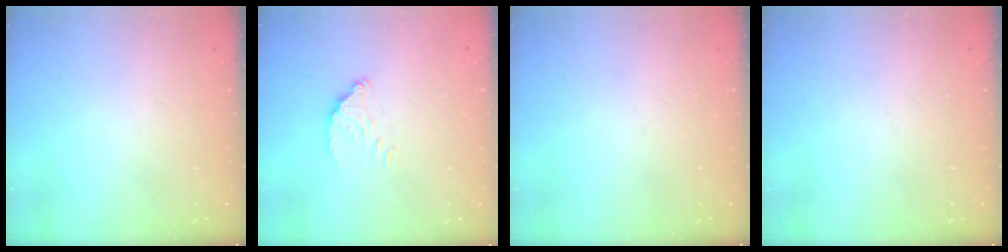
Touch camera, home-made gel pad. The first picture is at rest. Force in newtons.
{"total": 4.3, "press": 4.2, "slide": 0.2}
{"total": 0.0}
{"total": 0.0}